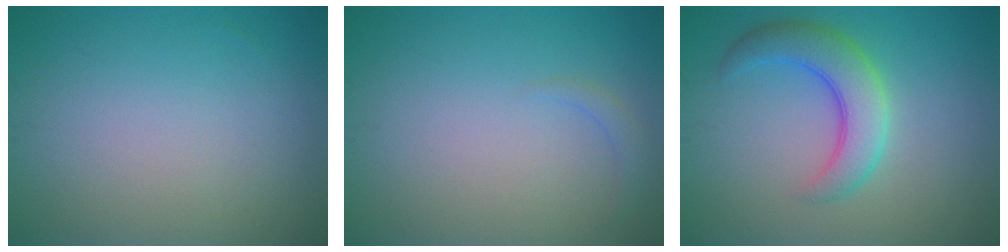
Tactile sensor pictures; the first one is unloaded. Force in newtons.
{"total": 1.0, "press": 1.0, "slide": 0.2}
{"total": 5.0, "press": 5.0, "slide": 0.2}